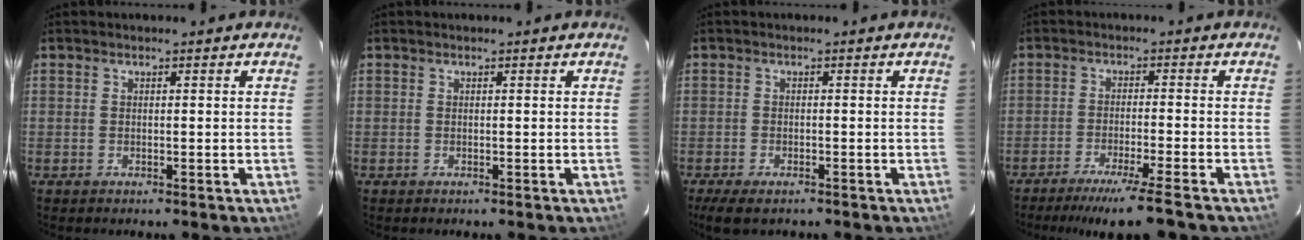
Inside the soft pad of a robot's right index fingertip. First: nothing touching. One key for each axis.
{"total": 0.0}
{"total": 5.1, "fx": -3.8, "fy": 1.8, "fz": 3.0, "tx": -0.070, "ty": -0.021, "tz": -0.066}
{"total": 8.1, "fx": -6.7, "fy": -0.9, "fz": 4.4, "tx": -0.086, "ty": -0.013, "tz": -0.108}